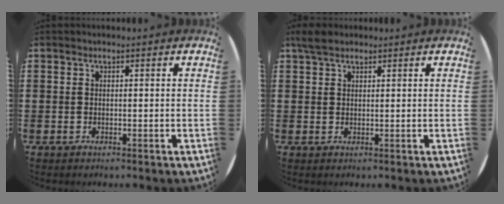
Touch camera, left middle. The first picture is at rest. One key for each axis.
{"total": 2.5, "fx": 2.1, "fy": 1.0, "fz": 0.9, "tx": -0.015, "ty": 0.005, "tz": 0.038}